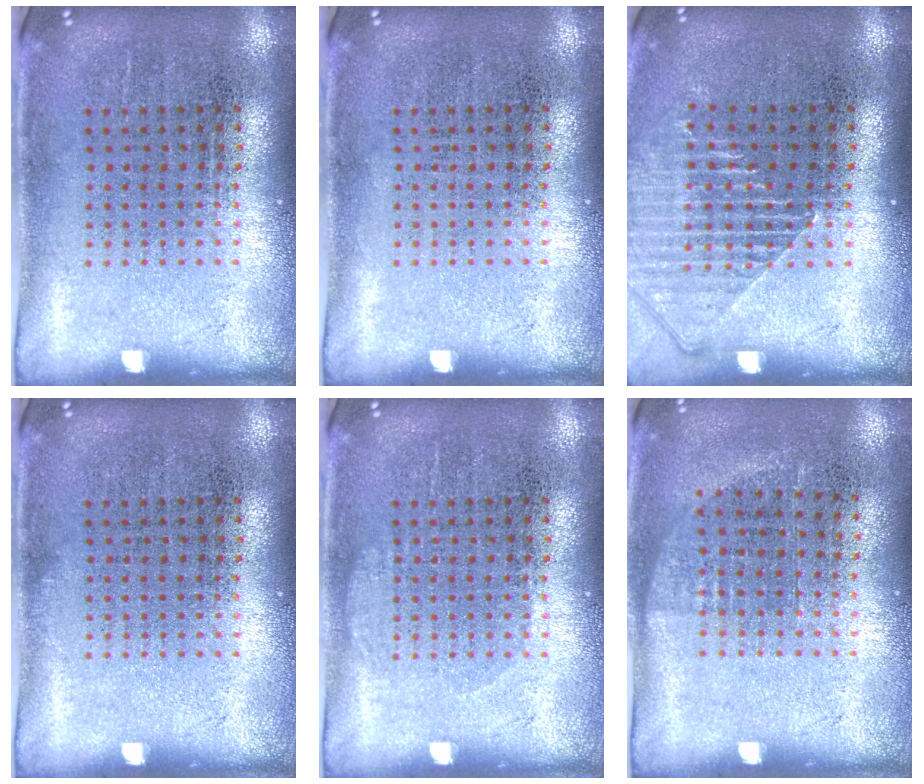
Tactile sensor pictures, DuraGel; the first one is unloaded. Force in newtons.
{"total": 0.0}
{"total": 1.3, "press": 1.3, "slide": 0.4}
{"total": 0.0}
{"total": 0.7, "press": 0.7, "slide": 0.2}
{"total": 0.7, "press": 0.6, "slide": 0.3}